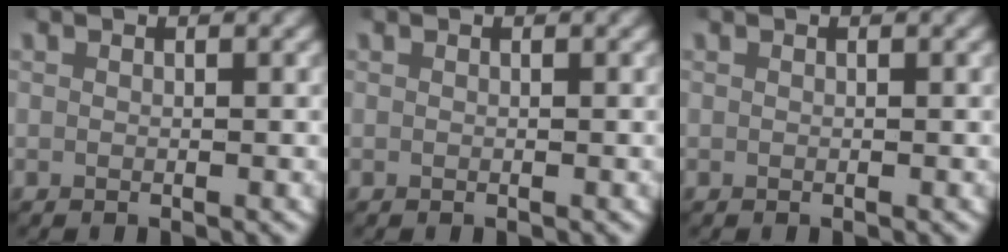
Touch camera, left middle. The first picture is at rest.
{"total": 0.0}
{"total": 0.0}